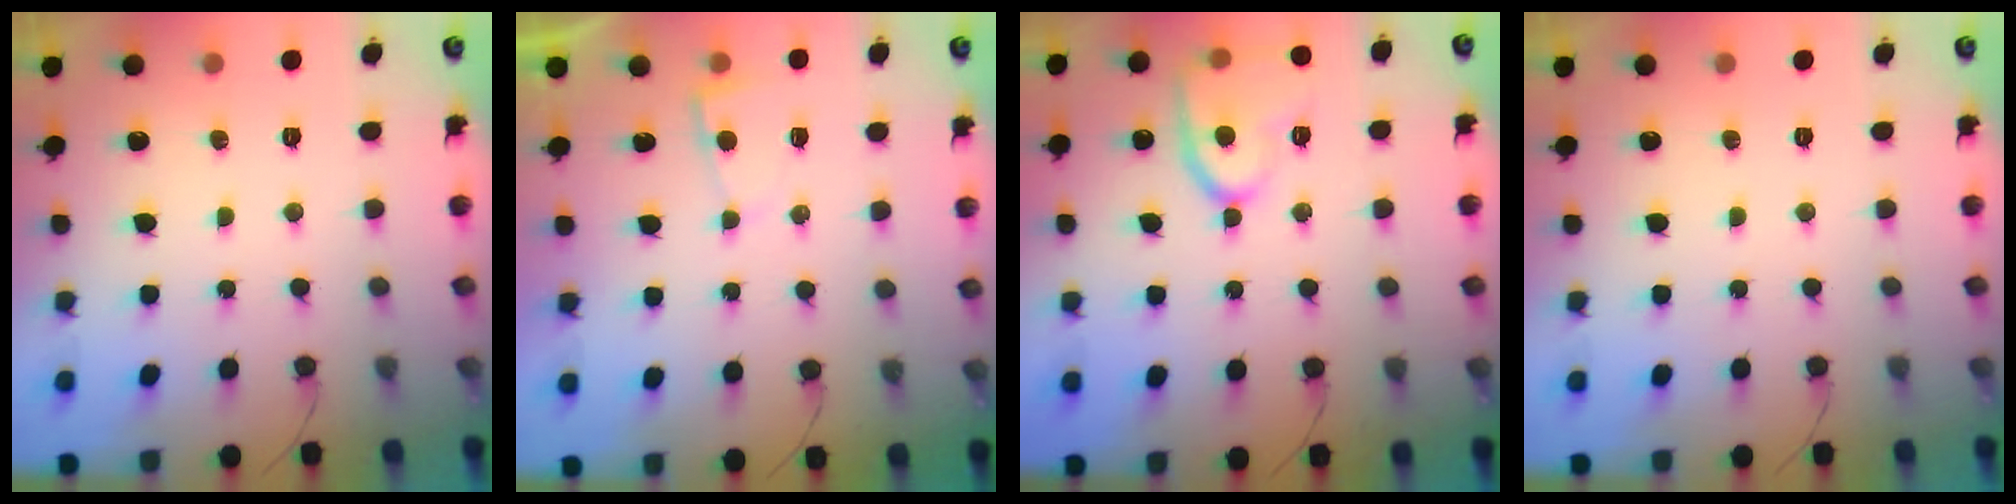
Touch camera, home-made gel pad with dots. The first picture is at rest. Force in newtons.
{"total": 2.4, "press": 2.4, "slide": 0.4}
{"total": 13.4, "press": 13.4, "slide": 1.3}
{"total": 0.0}